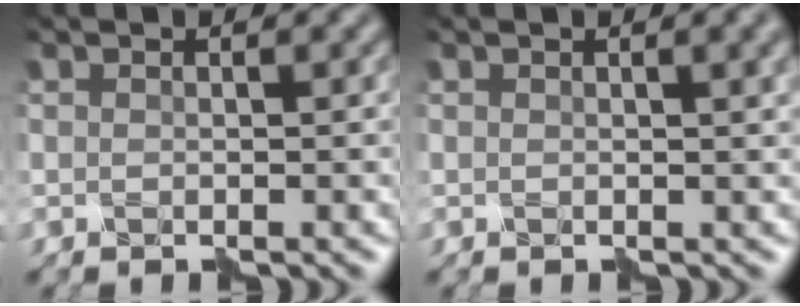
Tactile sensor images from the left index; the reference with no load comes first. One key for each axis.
{"total": 2.3, "fx": 0.8, "fy": 0.7, "fz": 2.0, "tx": -0.018, "ty": 0.005, "tz": 0.007}